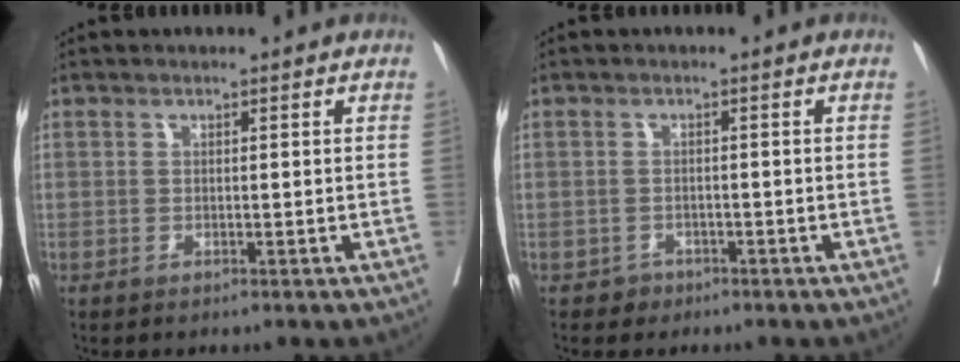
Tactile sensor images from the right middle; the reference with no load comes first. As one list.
[{"total": 1.5, "force": [-1.0, 1.1, -0.1], "torque": [0.001, 0.006, -0.014]}]